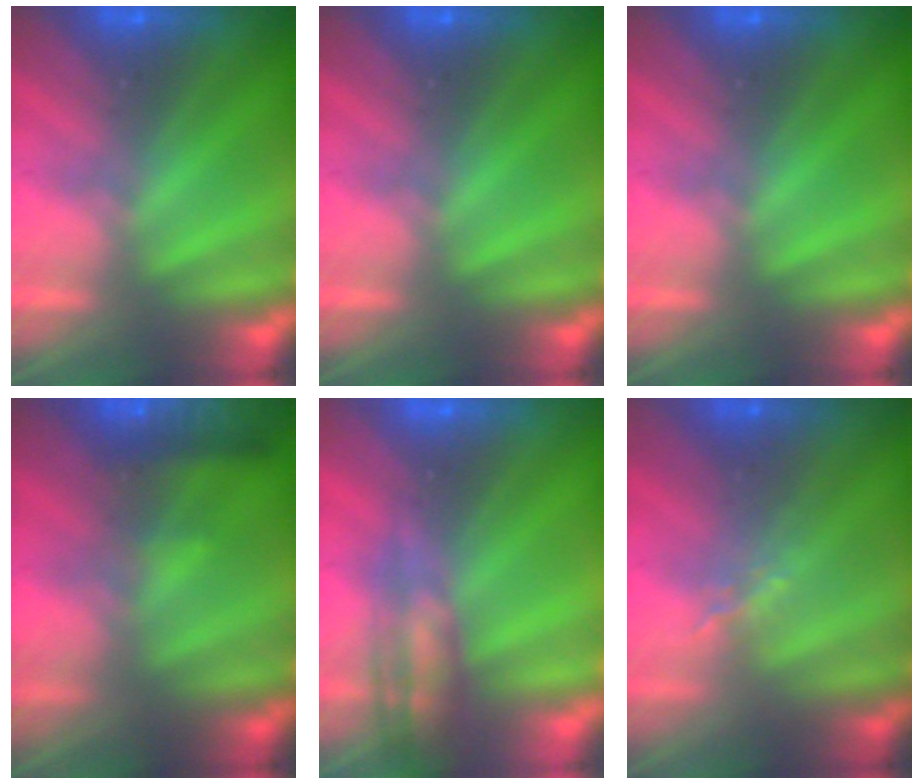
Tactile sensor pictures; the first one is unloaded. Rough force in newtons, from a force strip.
{"total": 0.0}
{"total": 0.0}
{"total": 8.7}
{"total": 2.8}
{"total": 1.3}